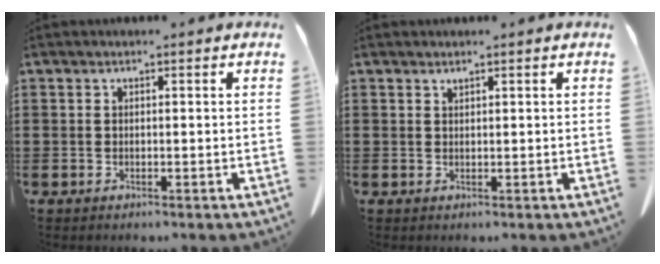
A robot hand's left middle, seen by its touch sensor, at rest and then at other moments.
{"total": 0.6, "force": [0.6, 0.1, 0.1], "torque": [-0.005, -0.001, 0.012]}